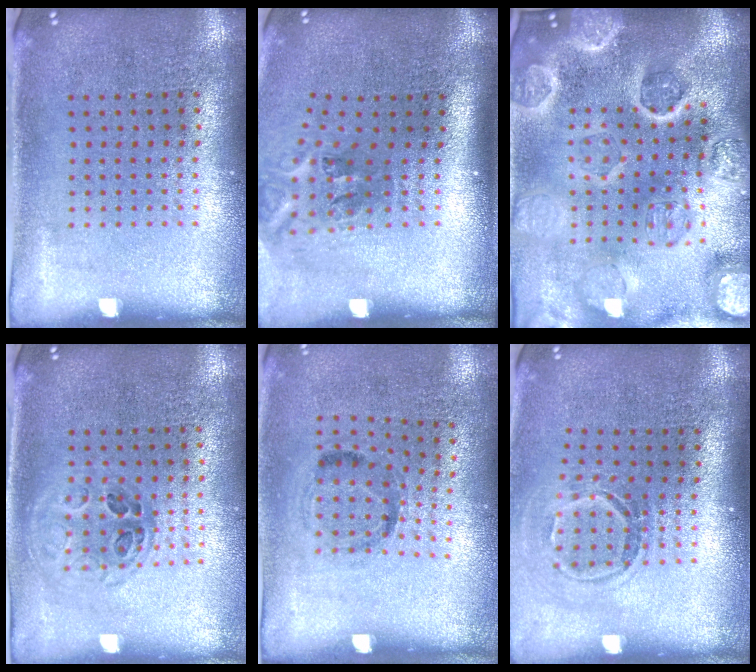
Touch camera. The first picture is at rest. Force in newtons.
{"total": 2.3, "press": 1.4, "slide": 1.8}
{"total": 5.3, "press": 4.6, "slide": 2.6}
{"total": 1.0, "press": 0.9, "slide": 0.3}
{"total": 1.1, "press": 0.6, "slide": 0.9}
{"total": 1.6, "press": 1.1, "slide": 1.1}